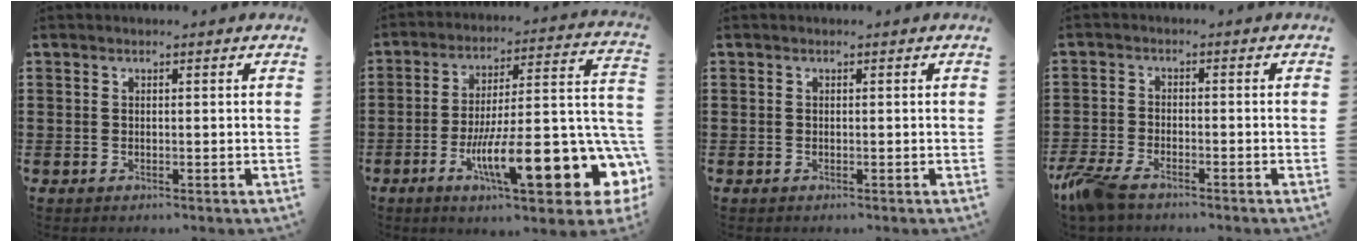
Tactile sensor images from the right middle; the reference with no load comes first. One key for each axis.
{"total": 16.9, "fx": -5.6, "fy": 4.4, "fz": 15.3, "tx": -0.237, "ty": -0.026, "tz": -0.087}
{"total": 0.0}
{"total": 4.8, "fx": -3.8, "fy": 1.4, "fz": 2.7, "tx": -0.085, "ty": -0.010, "tz": -0.083}